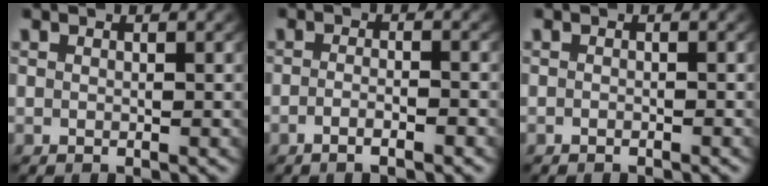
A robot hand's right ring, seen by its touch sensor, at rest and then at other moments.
{"total": 2.2, "force": [-1.8, 0.1, 1.3], "torque": [-0.027, -0.004, -0.032]}
{"total": 0.6, "force": [-0.6, -0.1, 0.0], "torque": [-0.005, -0.007, -0.005]}